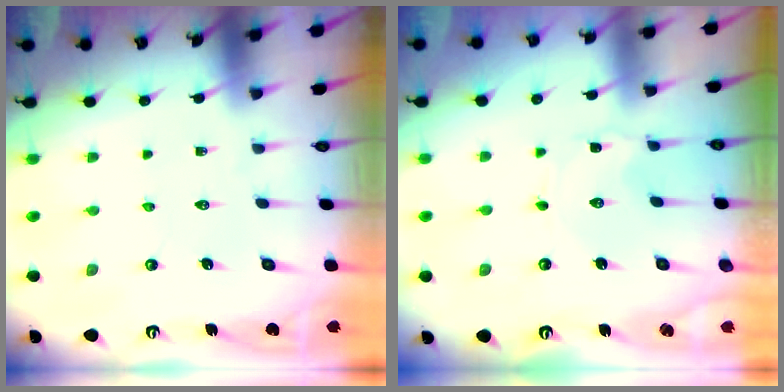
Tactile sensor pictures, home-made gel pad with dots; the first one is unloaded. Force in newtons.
{"total": 0.6, "press": 0.6, "slide": 0.1}